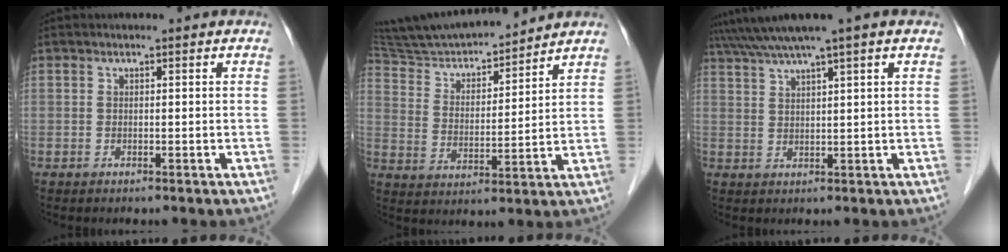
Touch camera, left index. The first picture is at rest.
{"total": 15.5, "force": [14.5, 1.7, 5.3], "torque": [-0.097, 0.009, 0.255]}
{"total": 6.7, "force": [5.1, -1.4, 4.1], "torque": [-0.074, 0.030, 0.089]}